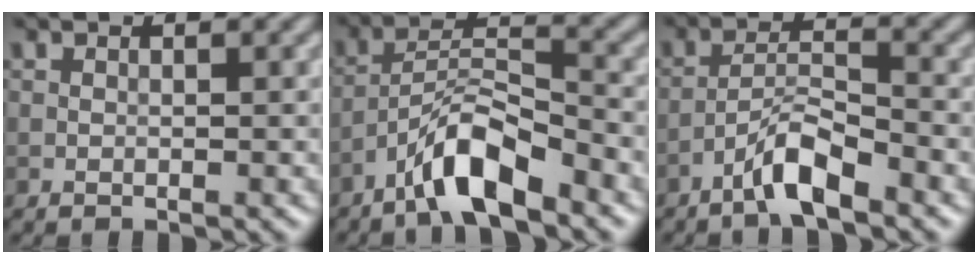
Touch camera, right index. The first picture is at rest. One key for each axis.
{"total": 6.0, "fx": -4.2, "fy": 1.4, "fz": 4.1, "tx": -0.074, "ty": 0.008, "tz": -0.081}
{"total": 4.0, "fx": -2.8, "fy": 0.7, "fz": 2.7, "tx": -0.050, "ty": 0.013, "tz": -0.059}